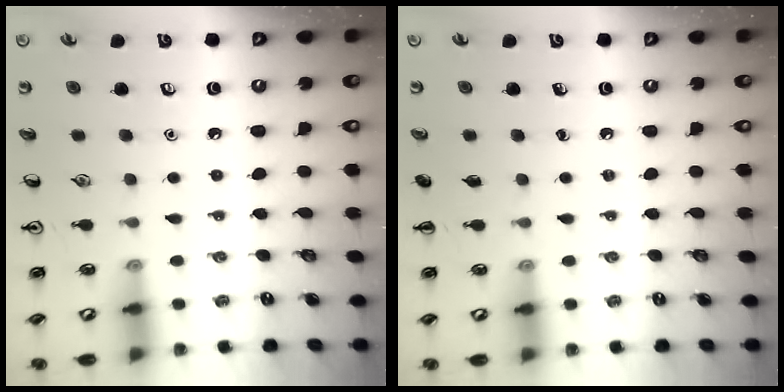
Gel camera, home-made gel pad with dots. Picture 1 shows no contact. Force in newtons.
{"total": 0.0}